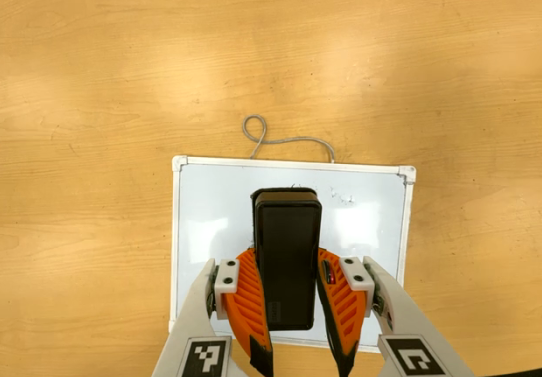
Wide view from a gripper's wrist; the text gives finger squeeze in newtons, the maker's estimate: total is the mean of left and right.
{"total": 9.3, "left": 7.2, "right": 11.4}